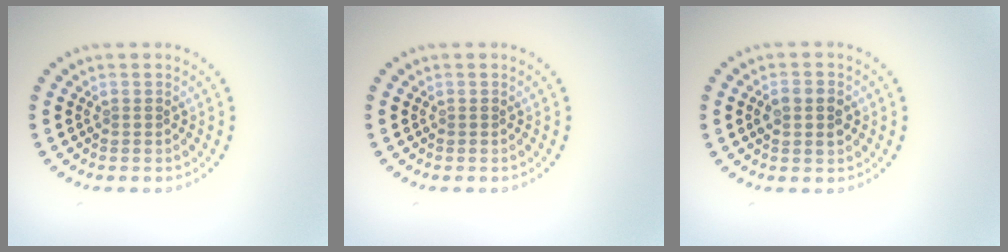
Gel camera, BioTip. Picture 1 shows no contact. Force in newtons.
{"total": 0.0}
{"total": 2.4, "press": 2.4, "slide": 0.2}